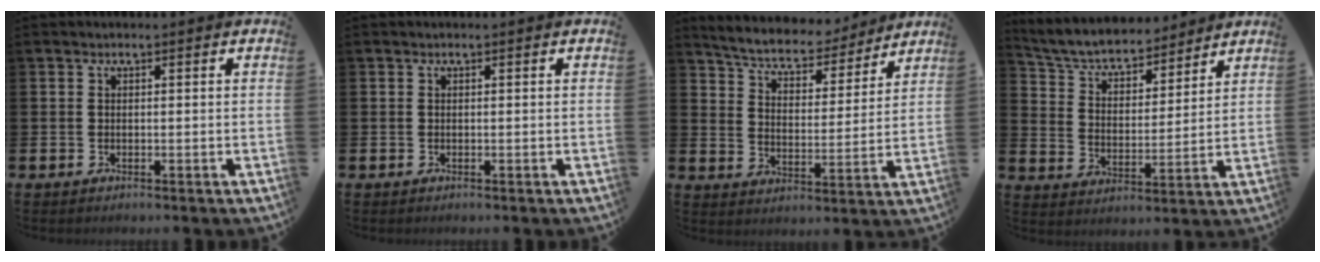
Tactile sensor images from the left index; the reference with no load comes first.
{"total": 0.0}
{"total": 6.4, "force": [5.9, 1.8, 1.3], "torque": [-0.046, -0.050, 0.098]}
{"total": 6.0, "force": [5.6, 1.8, 1.2], "torque": [-0.053, -0.046, 0.092]}